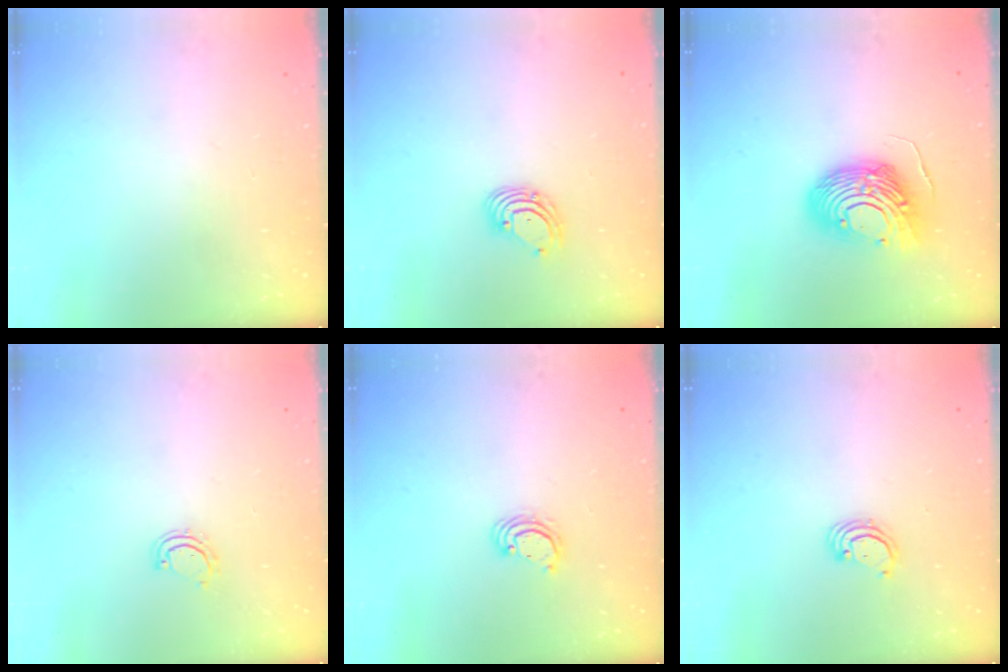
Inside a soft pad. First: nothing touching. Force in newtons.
{"total": 3.7, "press": 3.7, "slide": 0.4}
{"total": 14.1, "press": 14.0, "slide": 1.2}
{"total": 4.7, "press": 4.4, "slide": 1.6}
{"total": 3.1, "press": 3.1, "slide": 0.1}
{"total": 2.8, "press": 2.8, "slide": 0.2}